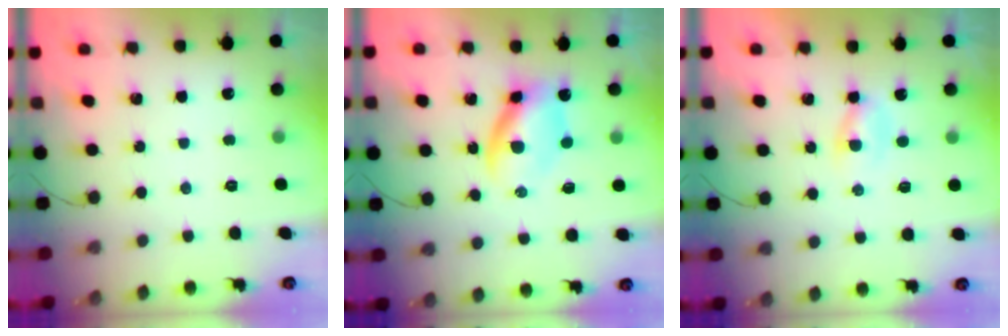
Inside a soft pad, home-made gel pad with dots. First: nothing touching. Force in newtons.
{"total": 6.3, "press": 6.2, "slide": 0.7}
{"total": 1.3, "press": 1.1, "slide": 0.7}